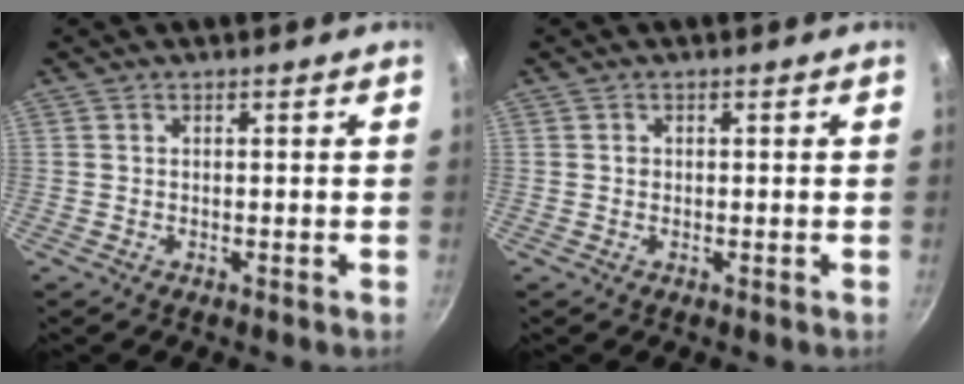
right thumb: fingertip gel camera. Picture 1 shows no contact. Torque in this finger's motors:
{"motor_torque": [0.28, -0.12, 0.31, -0.24, 0.01]}